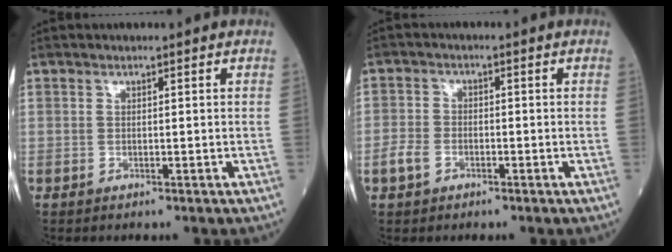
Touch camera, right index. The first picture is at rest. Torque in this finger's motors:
{"motor_torque": [0.31, -0.12, -0.01, 0.00]}